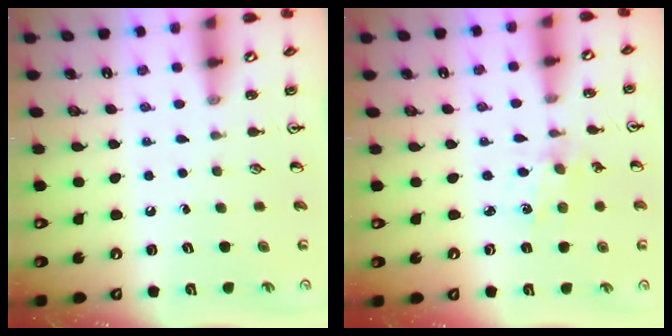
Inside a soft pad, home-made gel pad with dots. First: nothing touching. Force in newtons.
{"total": 1.0, "press": 1.0, "slide": 0.2}